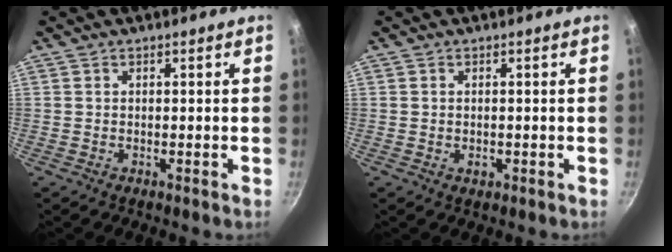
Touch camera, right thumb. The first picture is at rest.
{"total": 1.3, "force": [-0.3, 0.9, 0.9], "torque": [-0.012, -0.001, -0.004]}